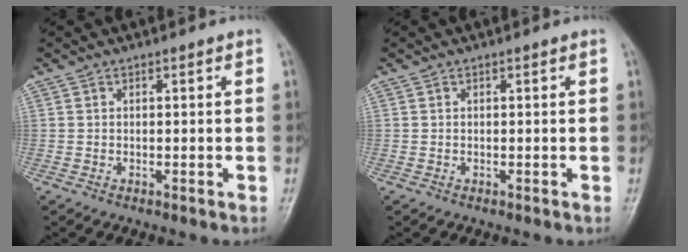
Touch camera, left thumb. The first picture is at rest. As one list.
[{"total": 0.0}]